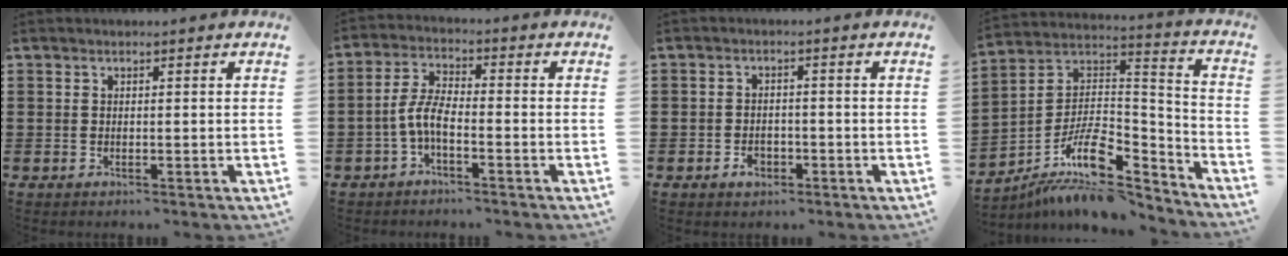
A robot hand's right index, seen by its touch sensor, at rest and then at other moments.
{"total": 5.1, "force": [-2.2, 1.6, 4.3], "torque": [-0.105, -0.003, -0.049]}
{"total": 2.4, "force": [-1.4, 1.6, 1.2], "torque": [-0.025, 0.001, -0.028]}
{"total": 11.4, "force": [-7.6, 4.3, 7.4], "torque": [-0.143, 0.008, -0.144]}